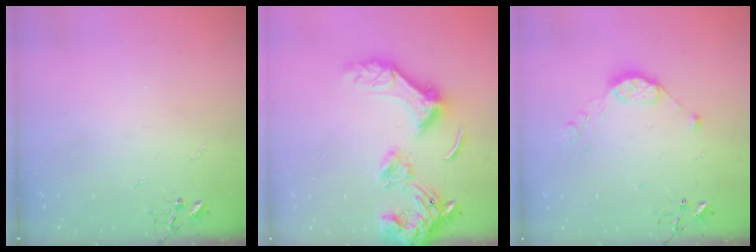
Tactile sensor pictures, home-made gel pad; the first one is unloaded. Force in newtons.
{"total": 17.5, "press": 17.4, "slide": 2.4}
{"total": 9.2, "press": 9.2, "slide": 0.7}